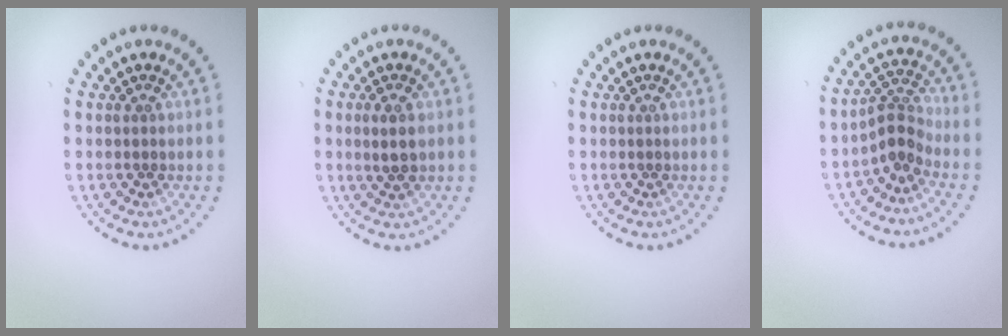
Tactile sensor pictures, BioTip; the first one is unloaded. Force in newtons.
{"total": 1.5, "press": 1.4, "slide": 0.5}
{"total": 0.0}
{"total": 2.5, "press": 1.8, "slide": 1.8}